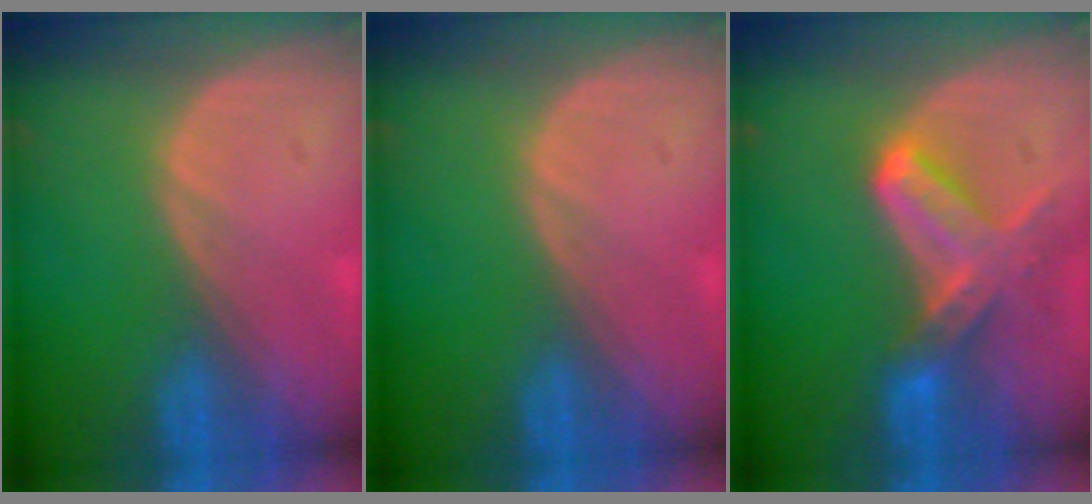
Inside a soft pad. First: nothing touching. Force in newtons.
{"total": 0.0}
{"total": 6.8, "press": 6.6, "slide": 1.7}